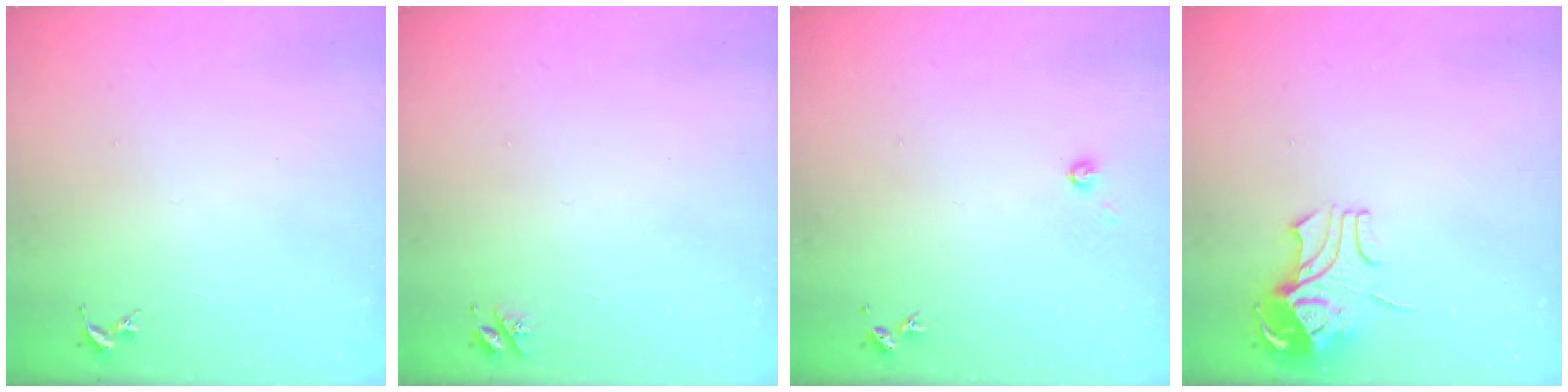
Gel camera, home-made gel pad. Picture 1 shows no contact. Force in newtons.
{"total": 3.8, "press": 3.8, "slide": 0.5}
{"total": 4.3, "press": 4.2, "slide": 0.6}
{"total": 9.0, "press": 8.9, "slide": 1.3}